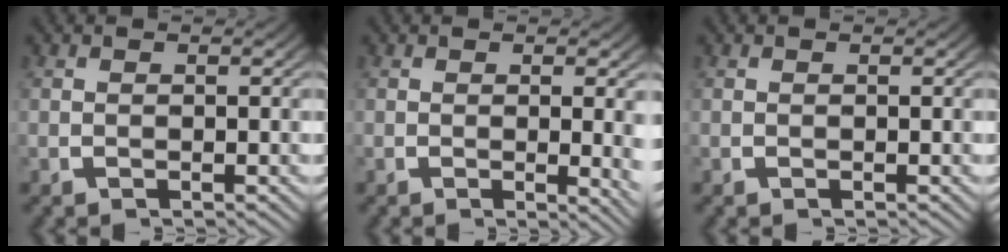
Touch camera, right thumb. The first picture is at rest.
{"total": 2.6, "force": [0.1, 0.4, 2.5], "torque": [-0.033, -0.007, 0.003]}
{"total": 0.0}